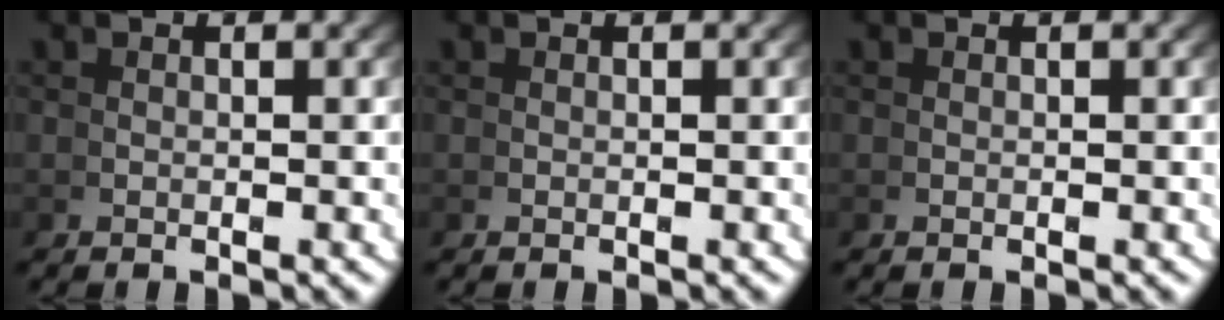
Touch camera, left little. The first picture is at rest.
{"total": 0.0}
{"total": 0.0}